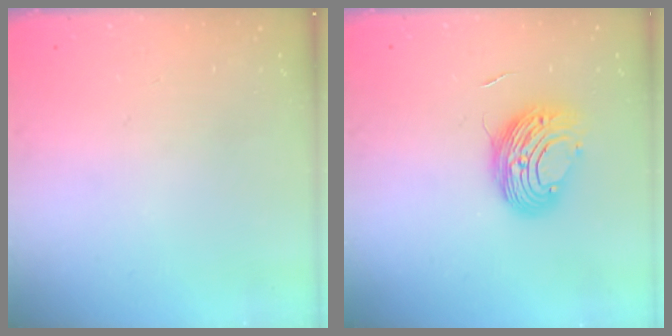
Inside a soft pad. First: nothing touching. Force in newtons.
{"total": 9.7, "press": 9.6, "slide": 0.6}